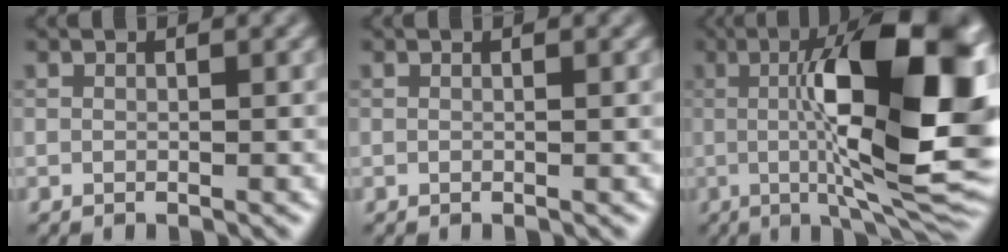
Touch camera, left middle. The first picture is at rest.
{"total": 0.0}
{"total": 15.6, "force": [1.2, 4.3, 14.9], "torque": [-0.206, 0.006, 0.012]}